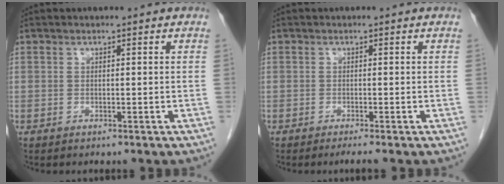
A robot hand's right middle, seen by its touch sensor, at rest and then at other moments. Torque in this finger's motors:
{"motor_torque": [0.29, -0.10, 0.02, 0.01]}